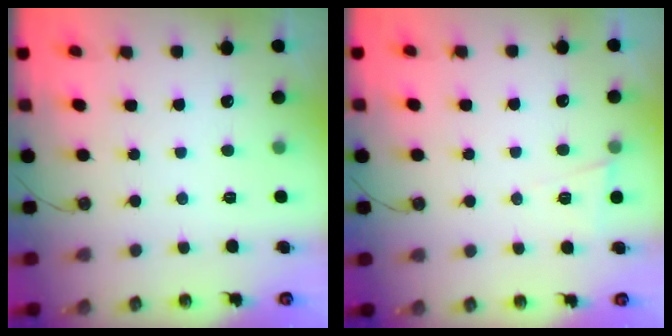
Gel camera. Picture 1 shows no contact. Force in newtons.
{"total": 5.0, "press": 4.0, "slide": 2.9}